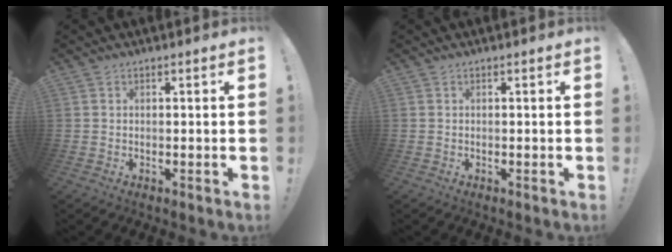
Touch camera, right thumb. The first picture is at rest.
{"total": 0.0}